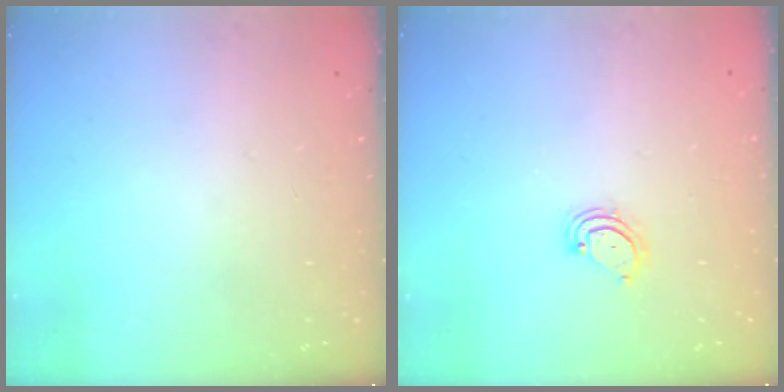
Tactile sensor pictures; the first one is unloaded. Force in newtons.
{"total": 3.4, "press": 3.3, "slide": 0.7}